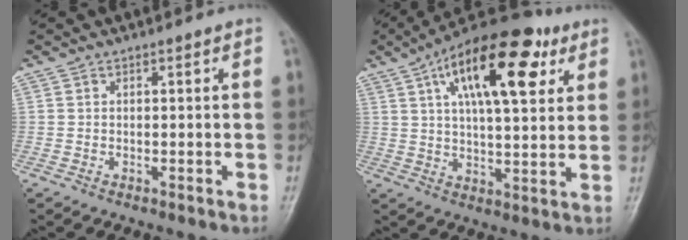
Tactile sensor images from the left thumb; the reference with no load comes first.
{"total": 20.4, "force": [8.7, 8.4, 16.5], "torque": [-0.240, -0.006, 0.134]}